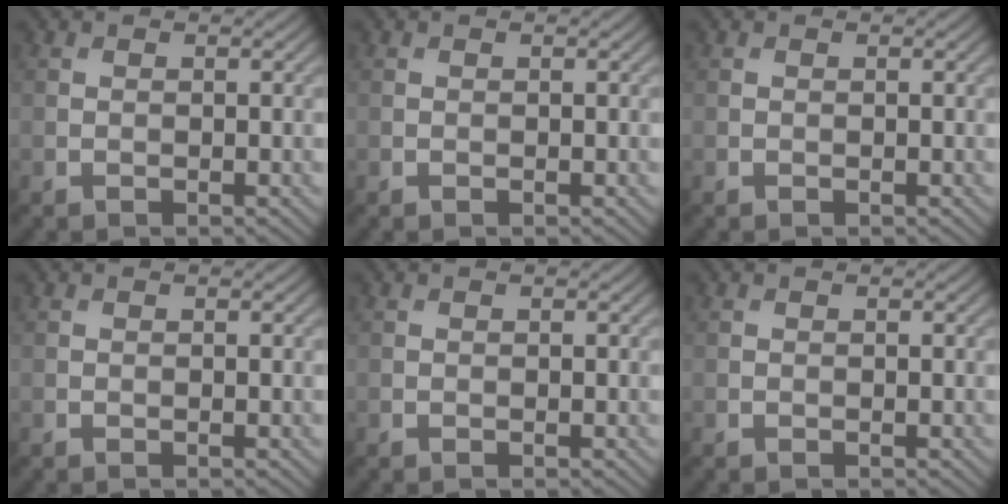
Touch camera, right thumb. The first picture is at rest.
{"total": 0.0}
{"total": 0.0}
{"total": 0.0}
{"total": 0.0}
{"total": 0.0}